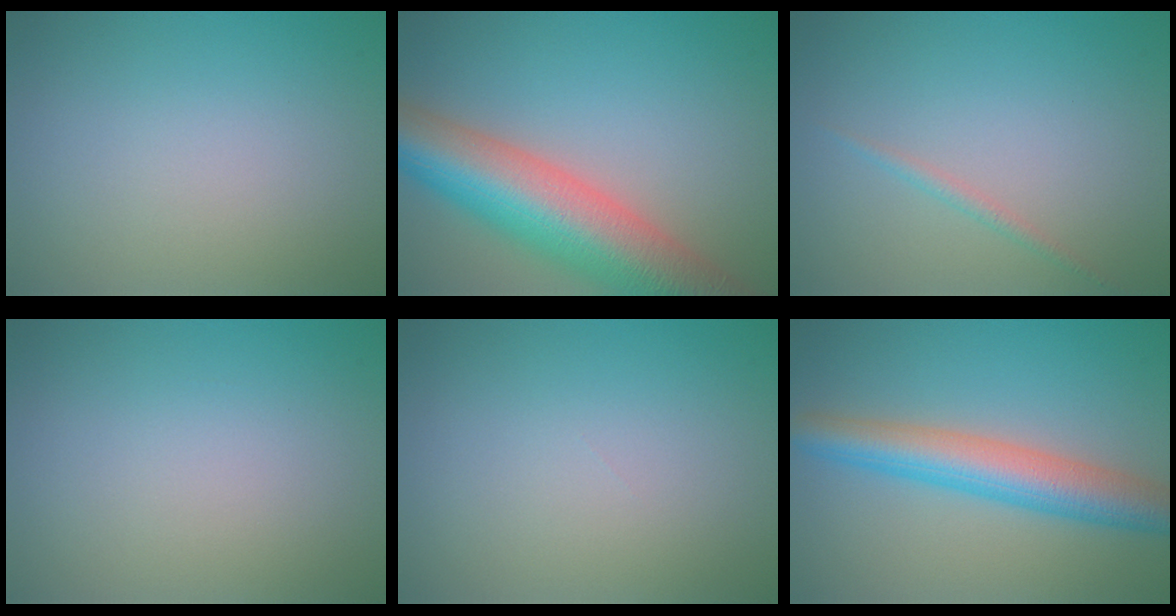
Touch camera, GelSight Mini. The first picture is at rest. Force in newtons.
{"total": 12.6, "press": 12.6, "slide": 0.5}
{"total": 1.0, "press": 1.0, "slide": 0.1}
{"total": 0.0}
{"total": 0.0}
{"total": 6.3, "press": 6.3, "slide": 0.2}